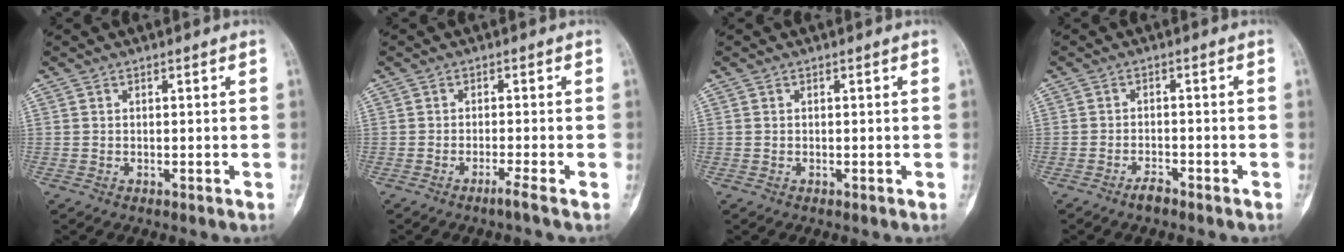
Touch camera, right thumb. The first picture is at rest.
{"total": 1.7, "force": [-1.2, -0.6, 1.0], "torque": [-0.025, 0.002, -0.025]}
{"total": 0.0}
{"total": 2.2, "force": [-1.8, 0.6, 1.0], "torque": [-0.023, 0.009, -0.034]}